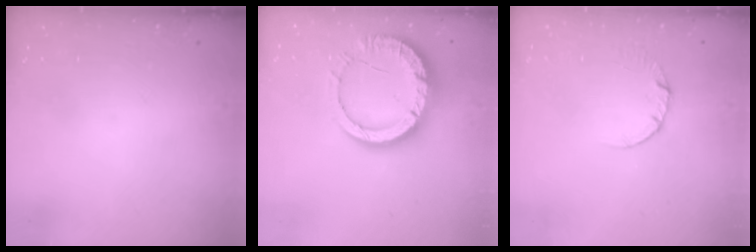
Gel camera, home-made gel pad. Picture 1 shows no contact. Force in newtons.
{"total": 15.2, "press": 15.2, "slide": 1.4}
{"total": 3.4, "press": 3.4, "slide": 0.4}